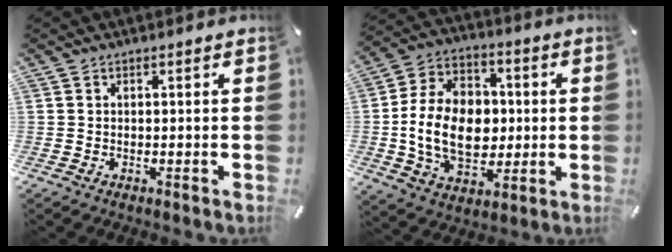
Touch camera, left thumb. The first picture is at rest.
{"total": 17.2, "force": [-1.3, 12.6, 11.7], "torque": [-0.244, 0.016, -0.022]}